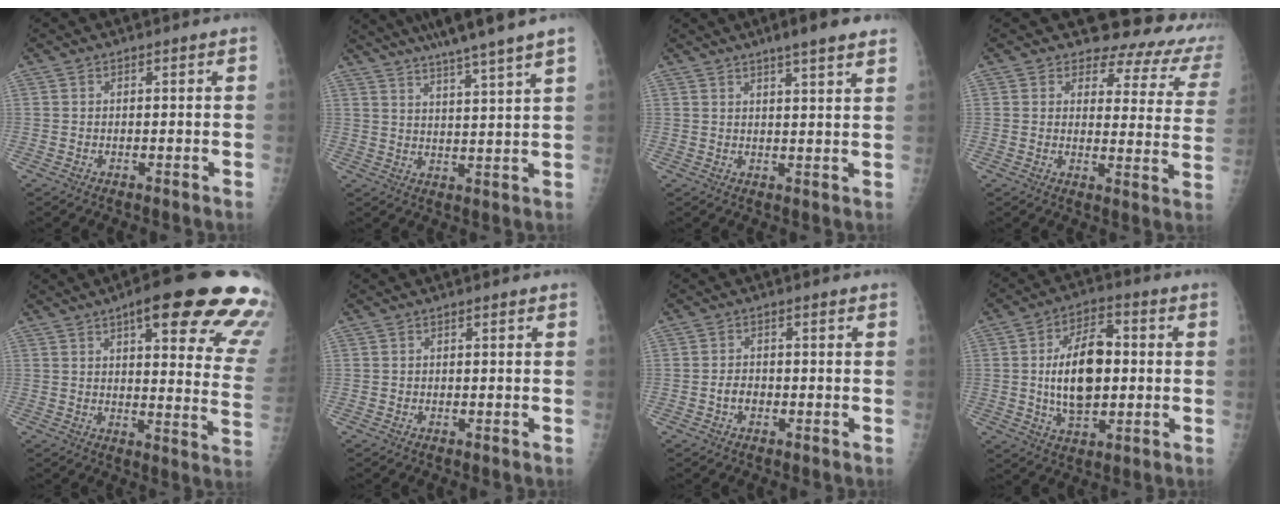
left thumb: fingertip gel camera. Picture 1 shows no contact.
{"total": 13.0, "force": [10.6, -0.9, 7.5], "torque": [-0.112, -0.042, 0.150]}
{"total": 8.0, "force": [5.7, 0.8, 5.6], "torque": [-0.068, -0.009, 0.076]}
{"total": 15.7, "force": [13.8, 6.4, 4.0], "torque": [-0.001, -0.106, 0.127]}
{"total": 24.4, "force": [14.3, 5.8, 18.9], "torque": [-0.187, -0.036, 0.172]}
{"total": 0.0}
{"total": 2.2, "force": [-0.8, 1.6, 1.3], "torque": [-0.013, 0.010, -0.015]}
{"total": 13.5, "force": [0.1, 7.7, 11.0], "torque": [-0.166, 0.009, 0.004]}